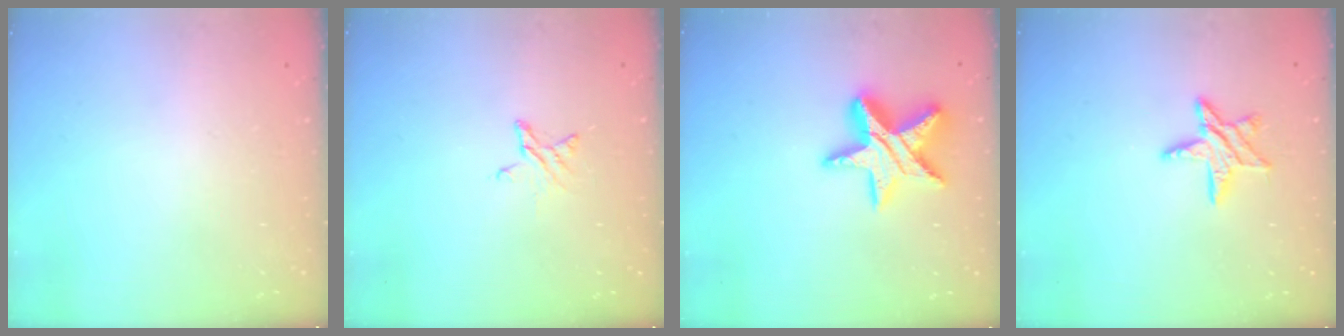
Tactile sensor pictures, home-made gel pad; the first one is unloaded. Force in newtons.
{"total": 2.9, "press": 2.9, "slide": 0.3}
{"total": 15.0, "press": 14.9, "slide": 1.1}
{"total": 8.9, "press": 8.9, "slide": 0.6}